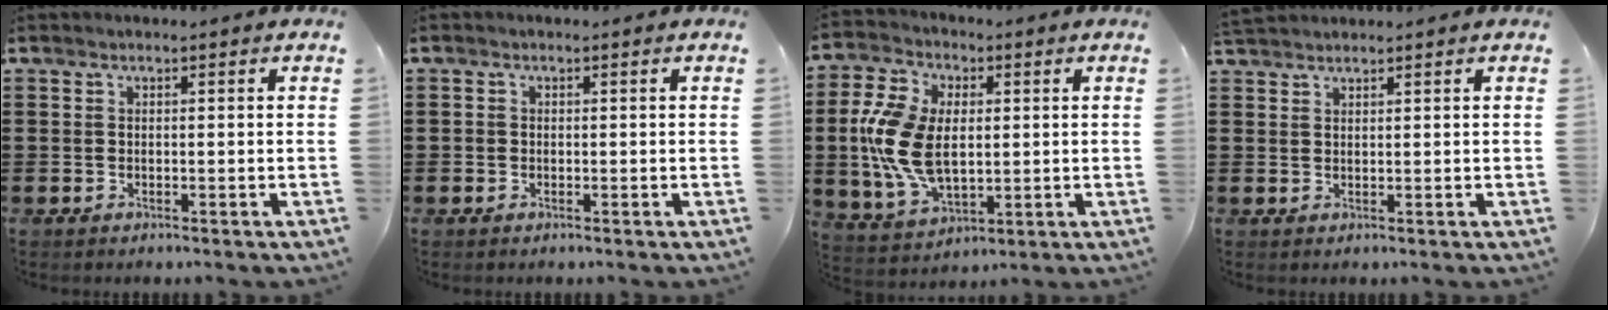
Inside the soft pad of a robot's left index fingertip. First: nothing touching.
{"total": 0.7, "force": [-0.1, 0.6, 0.3], "torque": [-0.008, 0.002, -0.003]}
{"total": 11.8, "force": [0.5, 7.4, 9.2], "torque": [-0.226, 0.003, 0.005]}
{"total": 1.5, "force": [1.5, 0.2, 0.3], "torque": [-0.010, 0.002, 0.030]}